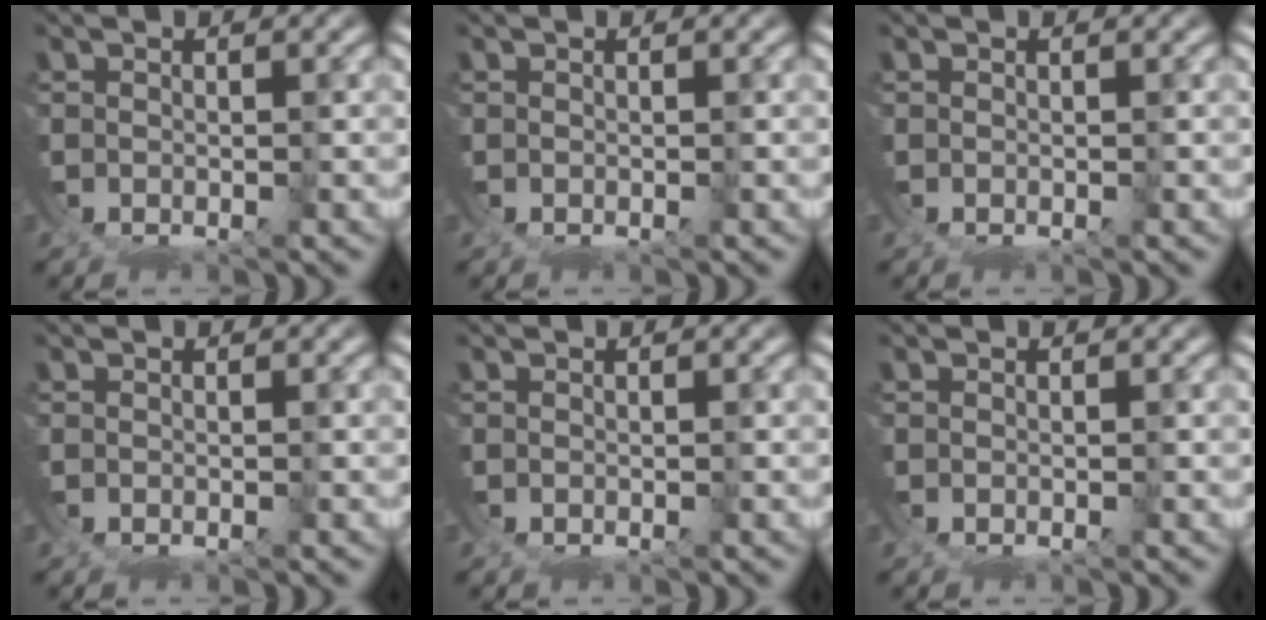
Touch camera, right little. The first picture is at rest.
{"total": 0.0}
{"total": 0.0}
{"total": 0.0}
{"total": 0.0}
{"total": 0.0}